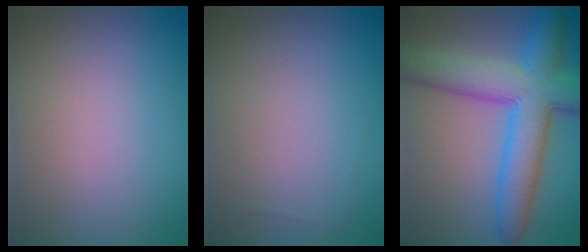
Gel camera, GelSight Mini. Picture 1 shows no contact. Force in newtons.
{"total": 0.0}
{"total": 8.8, "press": 8.8, "slide": 0.2}